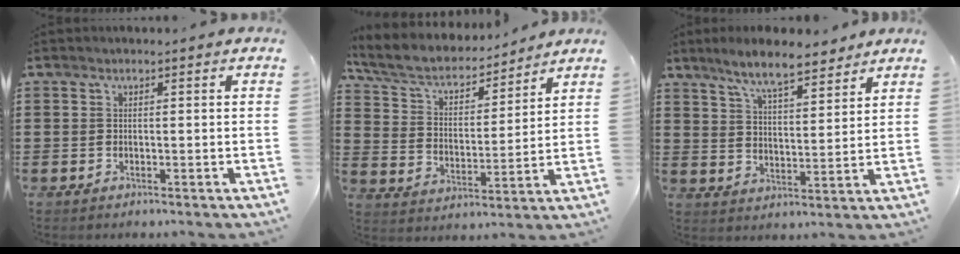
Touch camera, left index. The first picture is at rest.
{"total": 6.0, "force": [5.1, 2.0, 2.5], "torque": [-0.074, -0.028, 0.083]}
{"total": 7.8, "force": [6.7, 1.2, 3.8], "torque": [-0.094, -0.015, 0.121]}